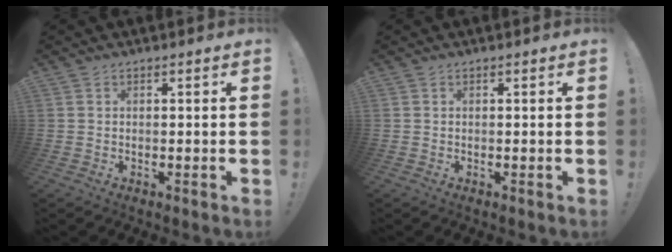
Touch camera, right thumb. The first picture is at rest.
{"total": 0.0}